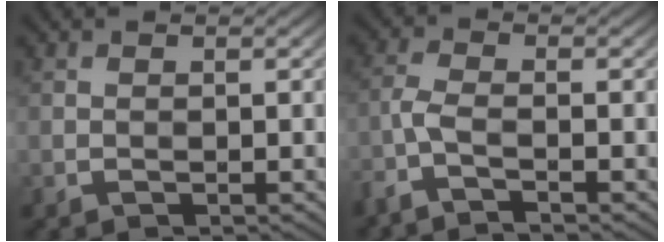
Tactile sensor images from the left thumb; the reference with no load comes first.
{"total": 3.2, "force": [-2.4, 0.5, 2.1], "torque": [-0.056, -0.008, -0.064]}